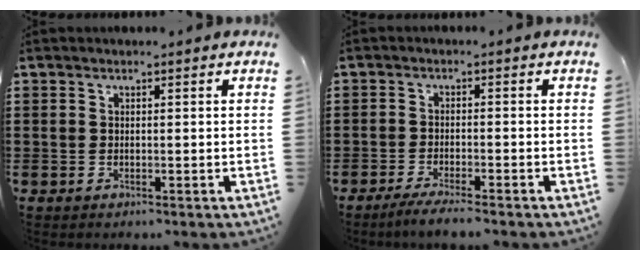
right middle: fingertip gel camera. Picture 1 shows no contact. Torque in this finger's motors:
{"motor_torque": [2.14, 0.00, 0.17, 0.02]}